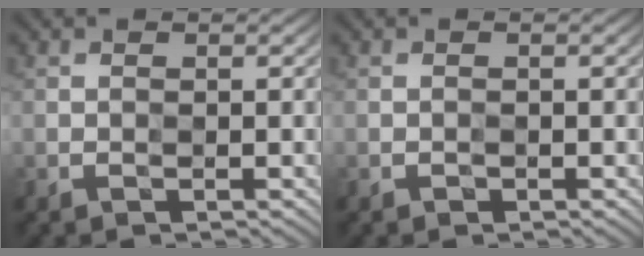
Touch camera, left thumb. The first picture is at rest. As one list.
[{"total": 0.7, "force": [-0.6, 0.3, 0.1], "torque": [0.003, -0.001, -0.009]}]